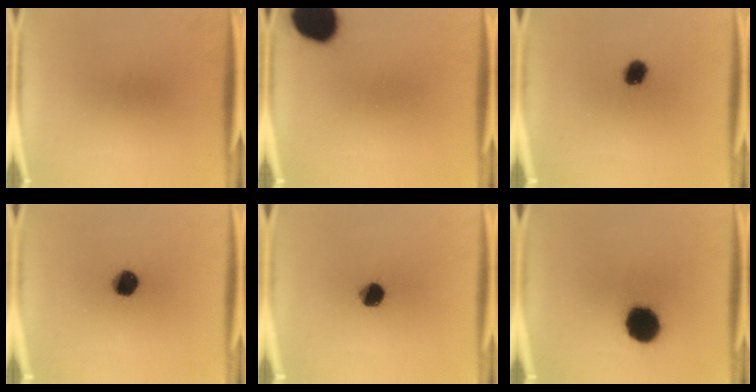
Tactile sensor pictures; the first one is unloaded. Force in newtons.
{"total": 17.4}
{"total": 5.2}
{"total": 7.8}
{"total": 6.6}
{"total": 14.5}